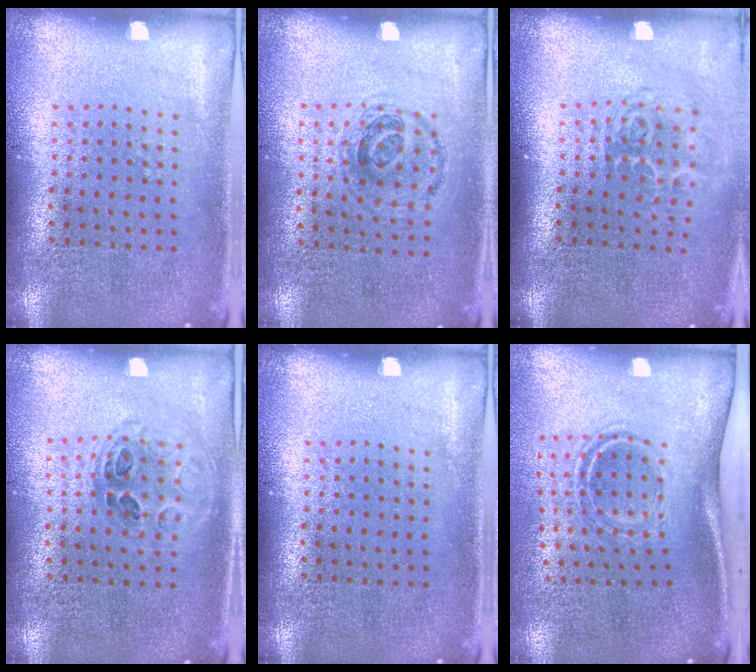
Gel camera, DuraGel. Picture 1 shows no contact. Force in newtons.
{"total": 1.0, "press": 0.8, "slide": 0.5}
{"total": 1.7, "press": 1.1, "slide": 1.3}
{"total": 1.0, "press": 0.9, "slide": 0.3}
{"total": 0.0}
{"total": 1.8, "press": 1.1, "slide": 1.4}